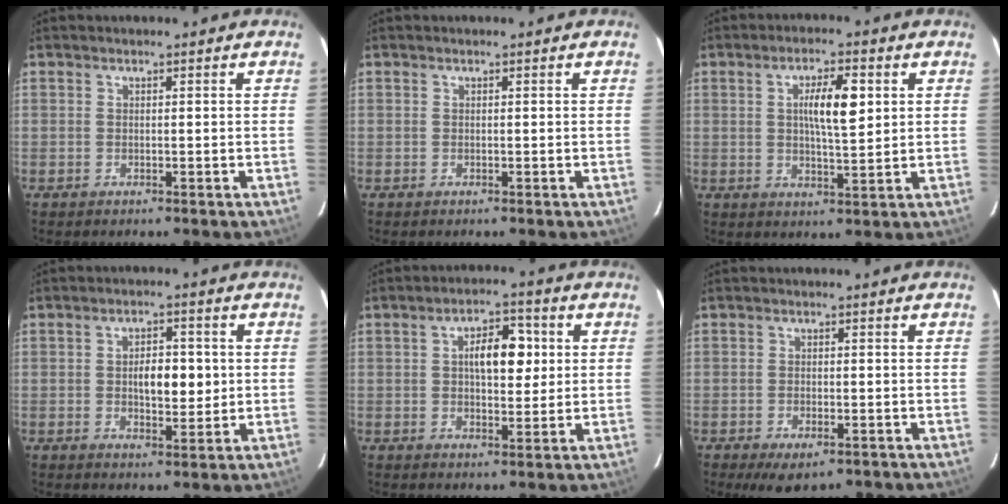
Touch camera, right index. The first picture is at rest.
{"total": 0.0}
{"total": 7.0, "force": [1.7, 1.4, 6.7], "torque": [-0.114, 0.007, 0.031]}
{"total": 5.9, "force": [0.3, 2.7, 5.3], "torque": [-0.083, 0.005, 0.007]}
{"total": 7.4, "force": [1.4, 3.3, 6.5], "torque": [-0.105, 0.017, 0.023]}
{"total": 4.4, "force": [-2.7, 1.9, 3.0], "torque": [-0.049, -0.007, -0.033]}